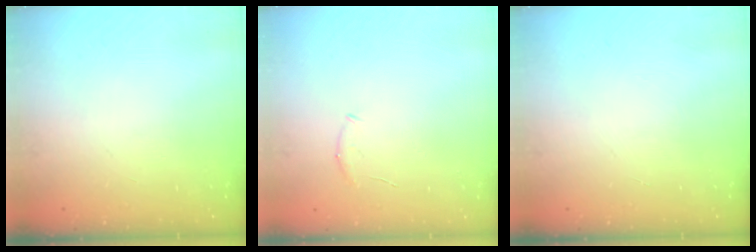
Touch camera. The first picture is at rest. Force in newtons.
{"total": 5.5, "press": 5.4, "slide": 1.3}
{"total": 0.0}